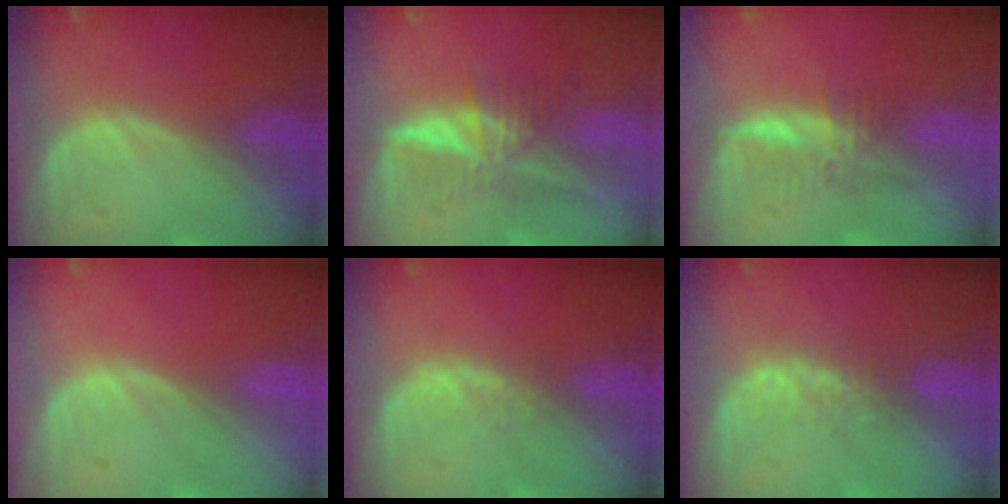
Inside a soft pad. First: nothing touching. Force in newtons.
{"total": 5.9, "press": 5.5, "slide": 2.2}
{"total": 3.4, "press": 3.4, "slide": 0.6}
{"total": 0.0}
{"total": 1.0, "press": 1.0, "slide": 0.2}
{"total": 2.8, "press": 2.4, "slide": 1.5}